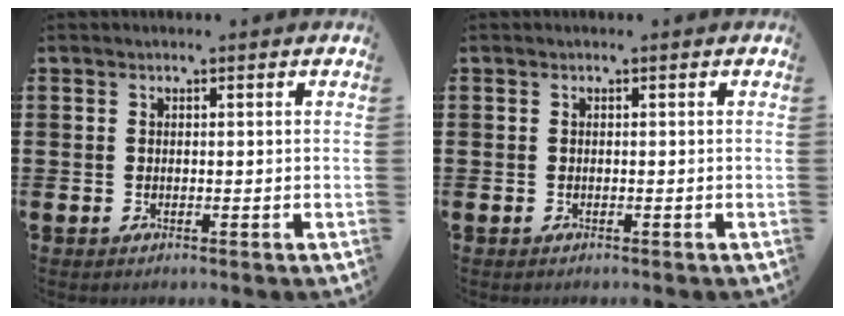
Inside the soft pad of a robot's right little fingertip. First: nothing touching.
{"total": 0.0}